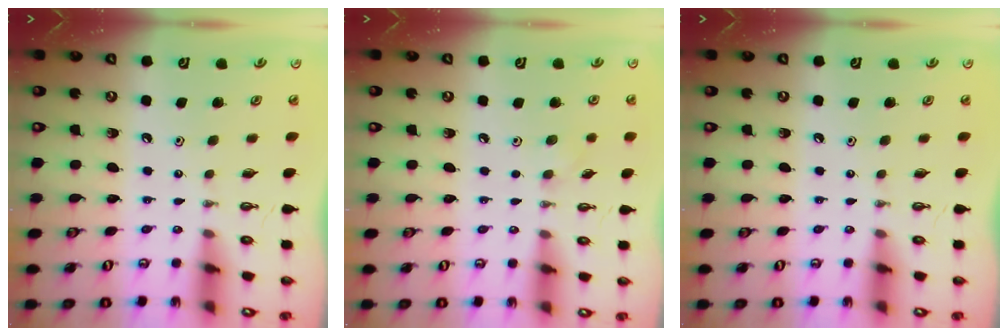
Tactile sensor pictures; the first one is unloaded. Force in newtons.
{"total": 4.9, "press": 4.7, "slide": 1.3}
{"total": 0.0}